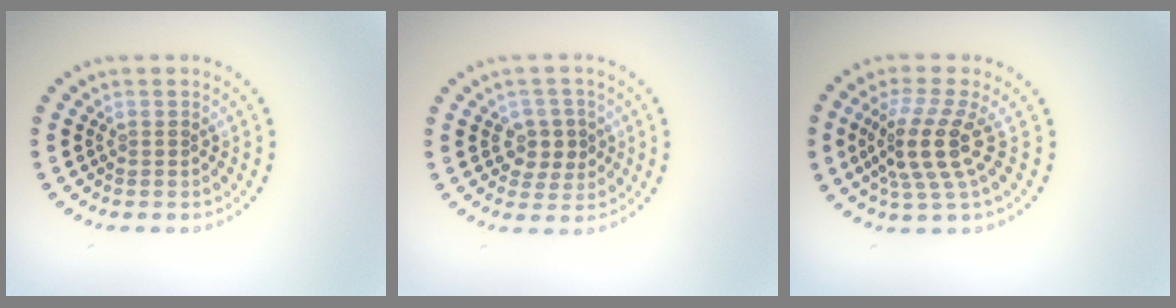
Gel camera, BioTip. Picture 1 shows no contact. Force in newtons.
{"total": 2.9, "press": 2.8, "slide": 0.8}
{"total": 4.5, "press": 3.3, "slide": 2.9}